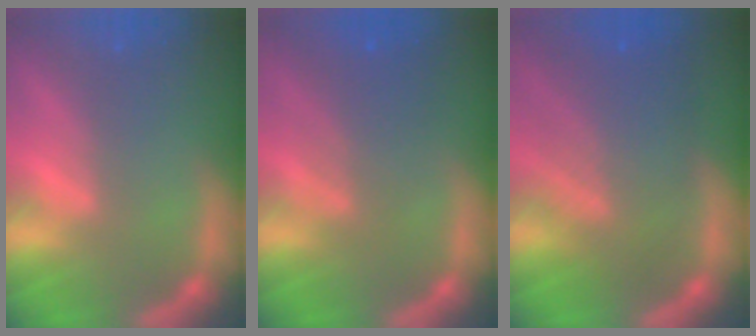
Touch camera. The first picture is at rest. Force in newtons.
{"total": 4.6}
{"total": 8.5}